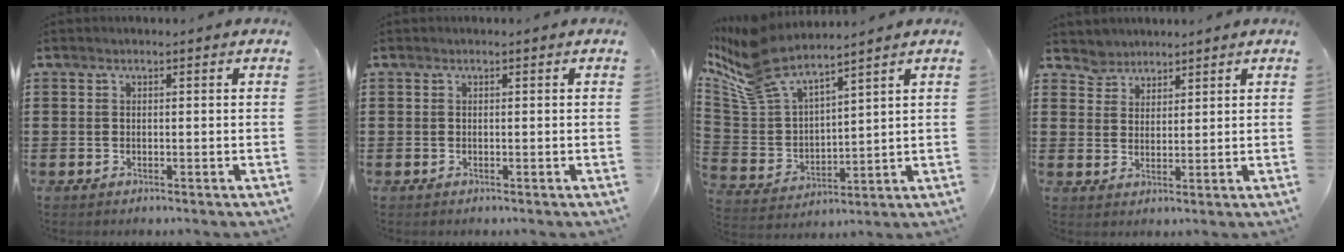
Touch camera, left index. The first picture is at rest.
{"total": 0.0}
{"total": 9.8, "force": [8.3, 2.0, 4.7], "torque": [-0.131, -0.043, 0.148]}
{"total": 3.2, "force": [2.8, 1.5, -0.7], "torque": [-0.002, -0.001, 0.054]}